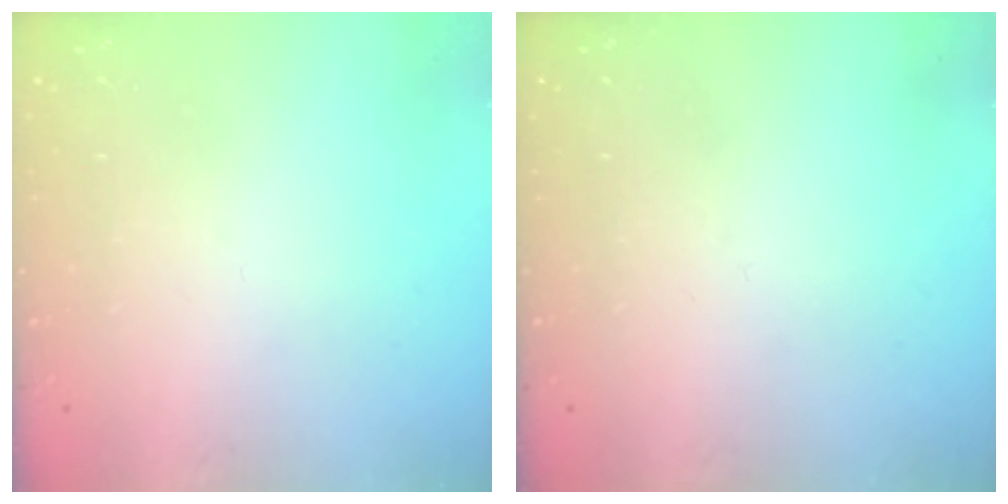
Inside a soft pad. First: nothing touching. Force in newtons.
{"total": 0.0}